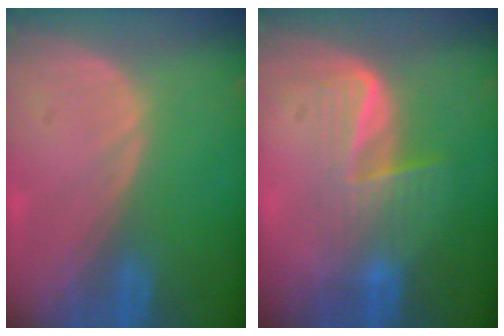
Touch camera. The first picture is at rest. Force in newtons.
{"total": 6.8, "press": 5.7, "slide": 3.8}